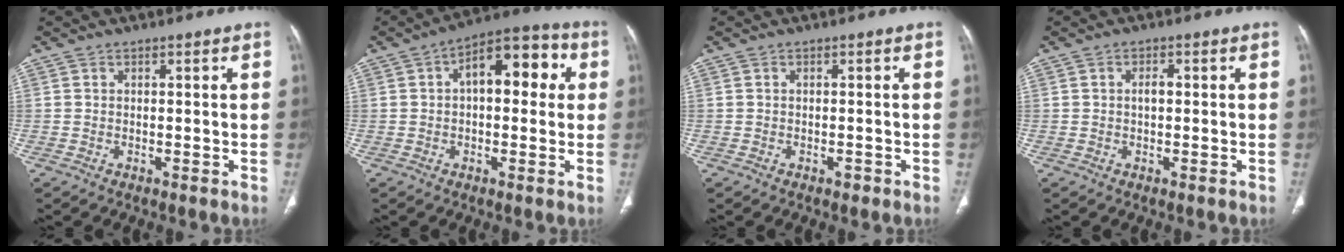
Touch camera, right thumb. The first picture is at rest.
{"total": 12.6, "force": [2.5, 6.5, 10.5], "torque": [-0.118, 0.033, 0.029]}
{"total": 0.8, "force": [-0.5, 0.5, 0.4], "torque": [-0.005, 0.000, -0.007]}
{"total": 1.5, "force": [0.1, 0.8, 1.3], "torque": [-0.023, 0.005, -0.001]}